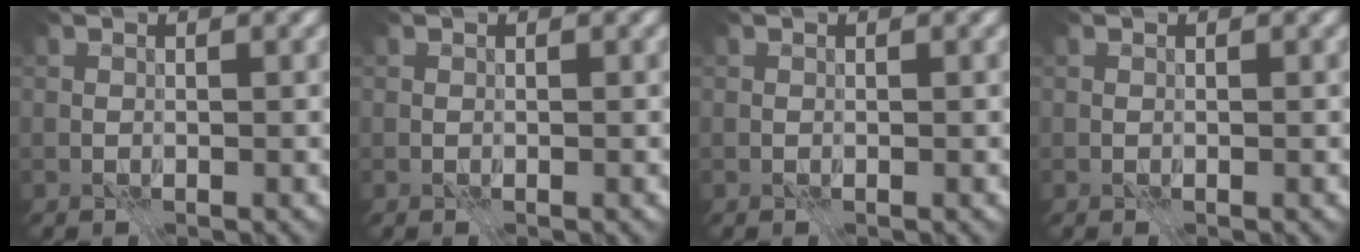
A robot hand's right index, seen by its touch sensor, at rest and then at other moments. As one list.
[{"total": 0.0}, {"total": 0.0}, {"total": 0.0}]